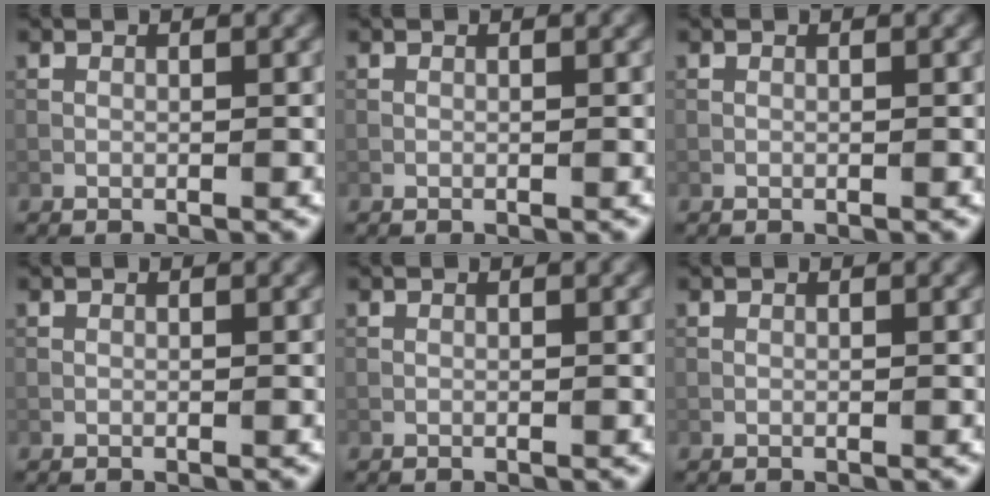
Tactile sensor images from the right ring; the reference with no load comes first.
{"total": 0.0}
{"total": 0.0}
{"total": 0.0}
{"total": 0.0}
{"total": 0.0}